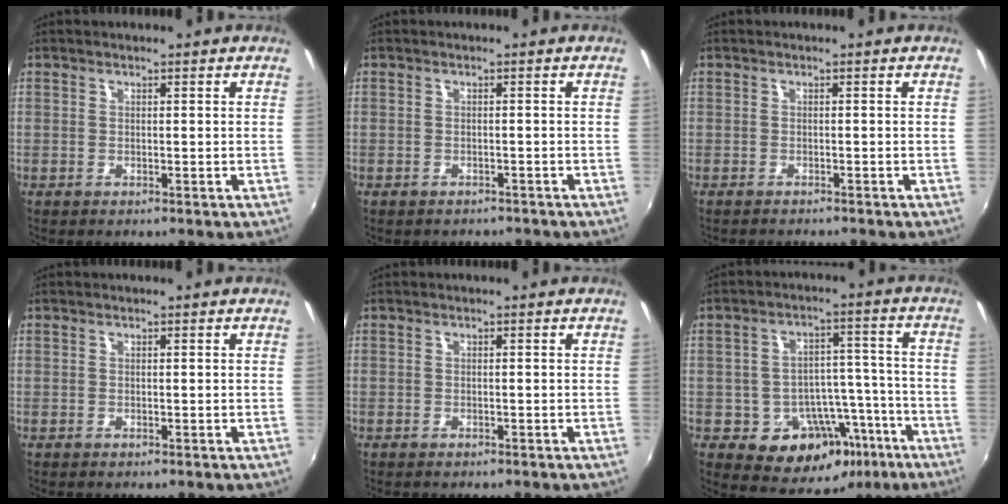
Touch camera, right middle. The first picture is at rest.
{"total": 2.6, "force": [-2.3, 1.1, 0.5], "torque": [-0.016, -0.013, -0.030]}
{"total": 2.1, "force": [-2.0, 0.2, 0.5], "torque": [-0.020, -0.014, -0.033]}
{"total": 0.0}
{"total": 0.6, "force": [-0.5, 0.2, 0.0], "torque": [-0.004, -0.002, -0.008]}
{"total": 14.0, "force": [-7.0, 10.3, 6.4], "torque": [-0.111, 0.033, -0.069]}